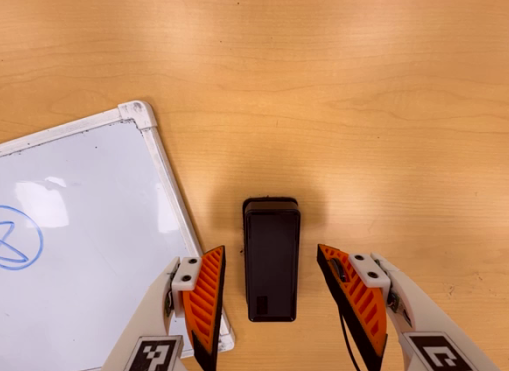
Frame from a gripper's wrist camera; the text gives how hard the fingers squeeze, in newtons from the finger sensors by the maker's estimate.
{"total": 0.0}